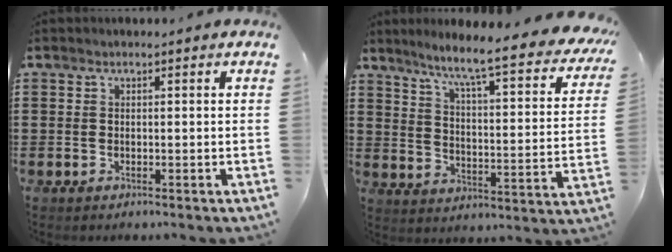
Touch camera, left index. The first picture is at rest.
{"total": 7.2, "force": [5.8, -0.7, 4.3], "torque": [-0.099, -0.055, 0.083]}